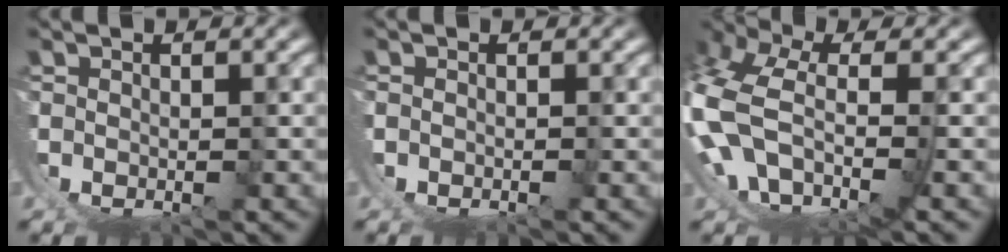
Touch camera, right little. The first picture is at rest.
{"total": 1.0, "force": [-1.0, -0.3, 0.1], "torque": [0.002, -0.001, -0.015]}
{"total": 8.3, "force": [-1.5, 5.8, 5.7], "torque": [-0.172, -0.041, -0.016]}